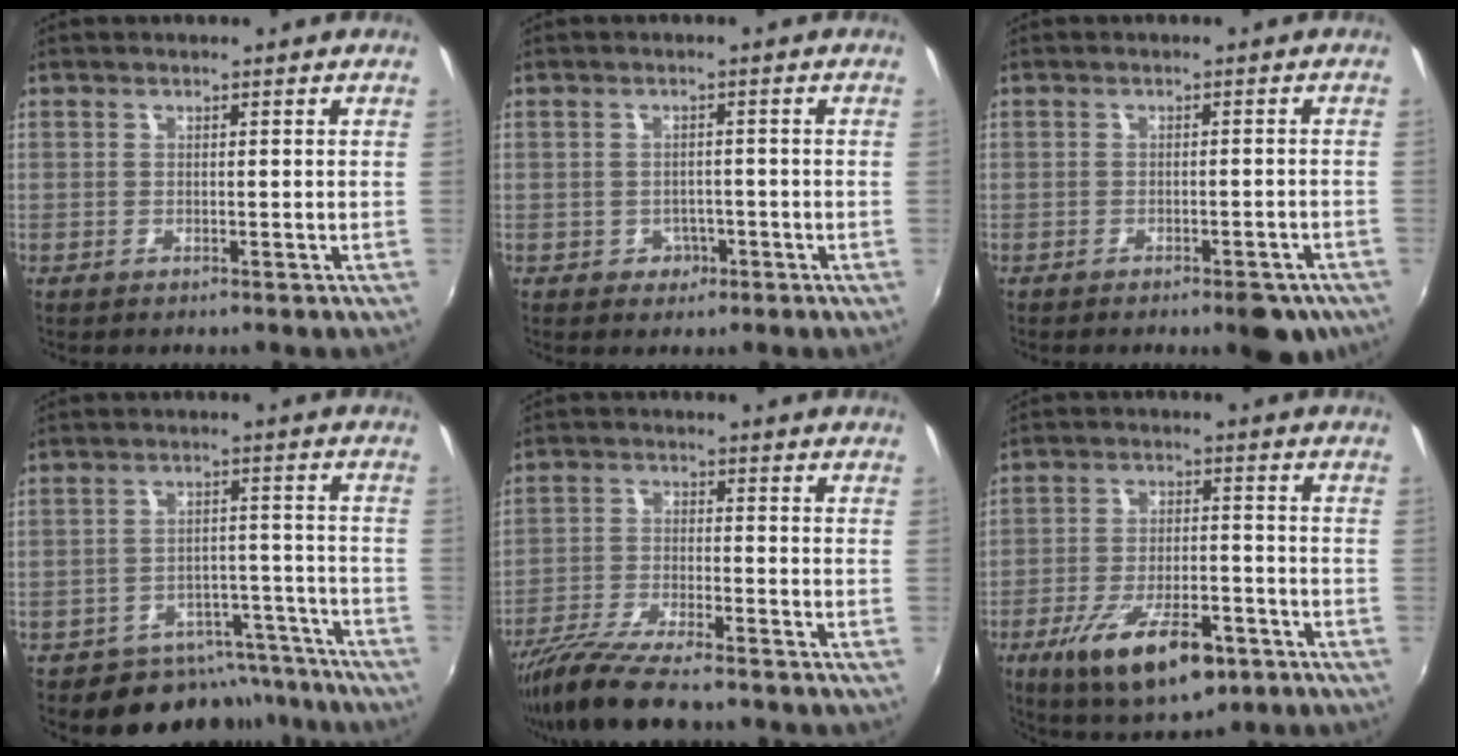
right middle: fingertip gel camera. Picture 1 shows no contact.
{"total": 2.9, "force": [-1.1, 2.6, 0.6], "torque": [-0.014, 0.003, -0.013]}
{"total": 6.5, "force": [-4.8, 2.3, 3.7], "torque": [-0.049, -0.001, -0.048]}
{"total": 11.8, "force": [-10.2, 5.7, 1.8], "torque": [-0.030, 0.036, -0.123]}
{"total": 11.4, "force": [-9.8, 1.3, 5.8], "torque": [-0.130, -0.029, -0.179]}
{"total": 15.4, "force": [-8.6, 5.8, 11.4], "torque": [-0.221, -0.028, -0.137]}